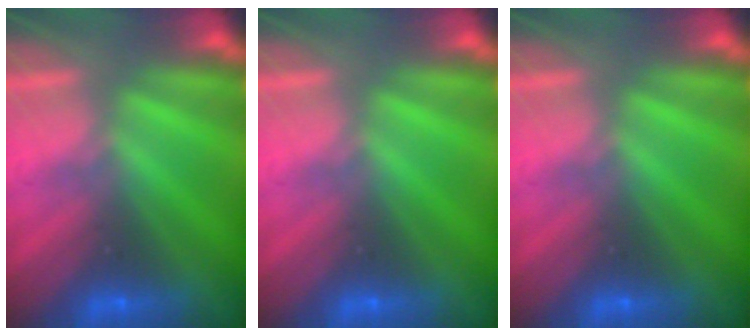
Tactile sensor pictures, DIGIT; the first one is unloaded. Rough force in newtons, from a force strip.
{"total": 0.0}
{"total": 0.0}